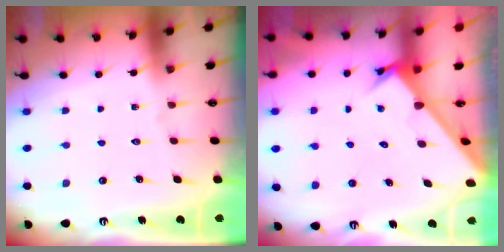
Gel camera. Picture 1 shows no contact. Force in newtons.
{"total": 2.4, "press": 2.4, "slide": 0.2}